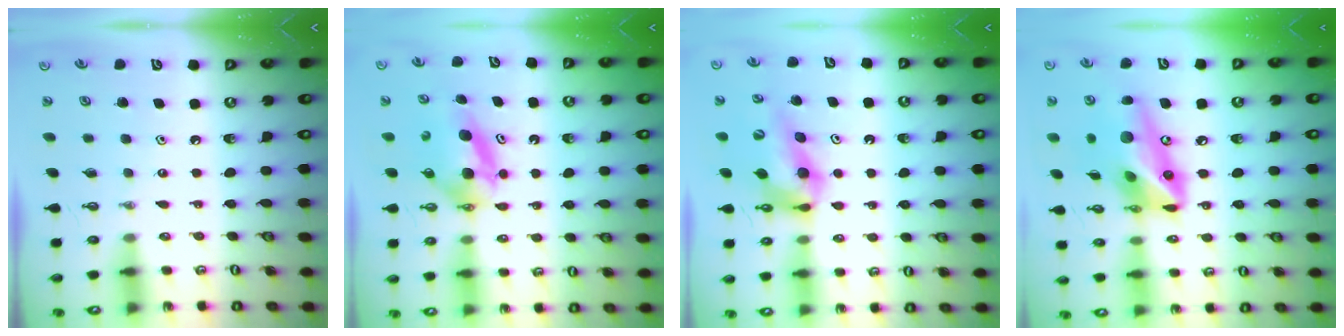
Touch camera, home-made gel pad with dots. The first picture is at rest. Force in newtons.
{"total": 6.9, "press": 6.2, "slide": 3.1}
{"total": 11.6, "press": 11.6, "slide": 1.0}
{"total": 17.3, "press": 17.0, "slide": 3.2}